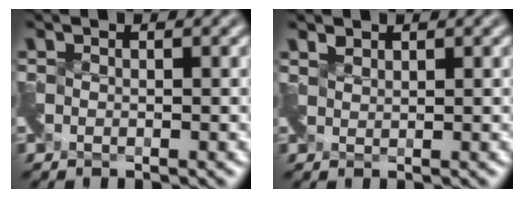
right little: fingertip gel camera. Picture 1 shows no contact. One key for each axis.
{"total": 1.1, "fx": 1.0, "fy": 0.0, "fz": -0.3, "tx": 0.000, "ty": 0.004, "tz": 0.027}